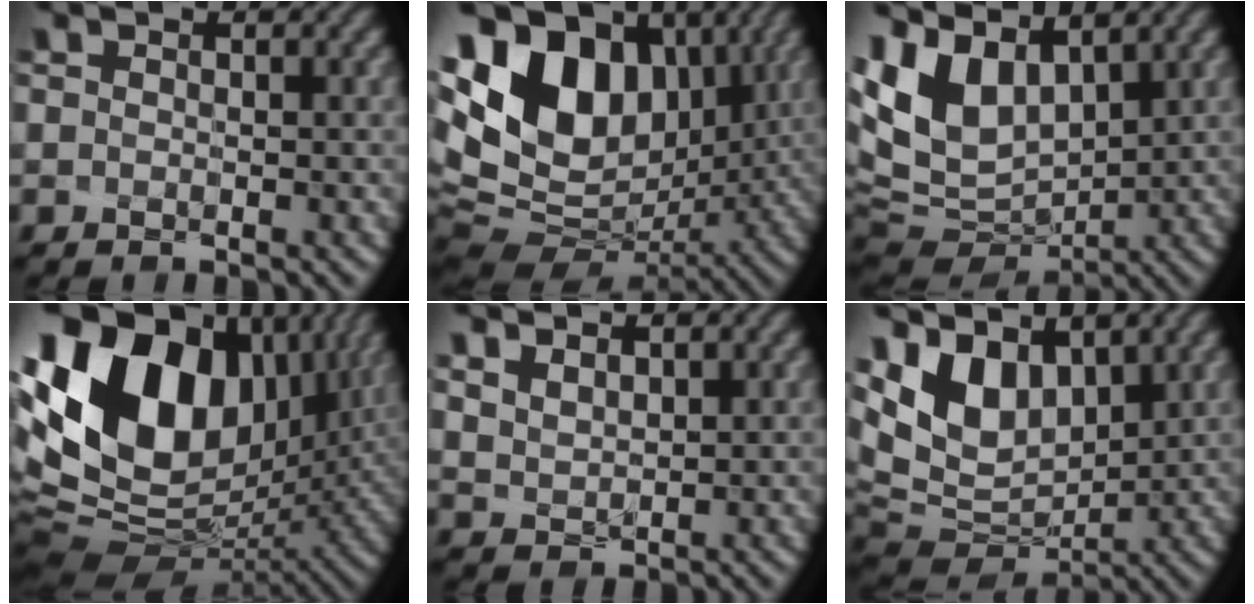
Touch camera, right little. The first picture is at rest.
{"total": 15.4, "force": [4.5, 10.4, 10.4], "torque": [-0.197, 0.024, 0.075]}
{"total": 12.0, "force": [4.2, 7.9, 7.9], "torque": [-0.178, 0.020, 0.087]}
{"total": 17.9, "force": [3.7, 12.5, 12.3], "torque": [-0.264, 0.019, 0.069]}
{"total": 3.6, "force": [2.2, 2.2, 1.8], "torque": [-0.054, 0.019, 0.037]}
{"total": 9.1, "force": [3.7, 5.9, 5.8], "torque": [-0.134, 0.006, 0.064]}